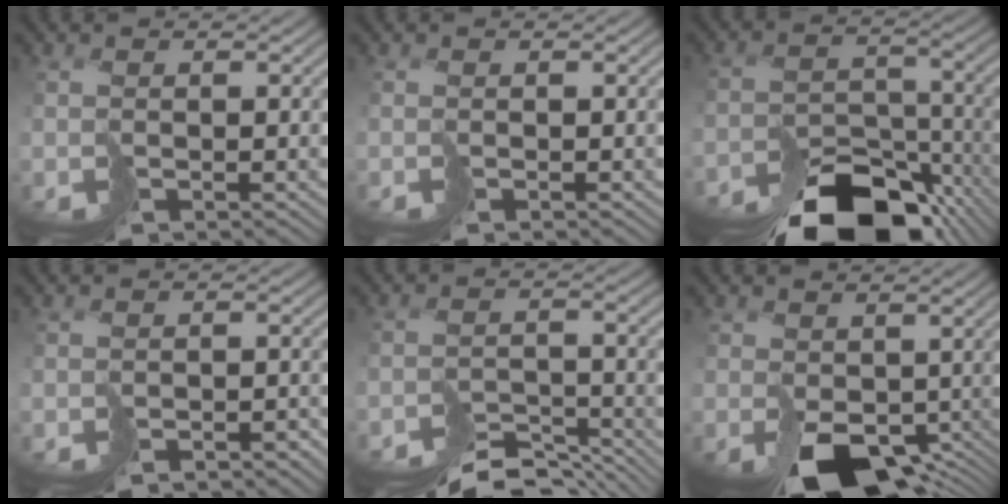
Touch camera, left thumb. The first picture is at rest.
{"total": 0.5, "force": [-0.4, -0.2, -0.2], "torque": [0.005, 0.000, -0.009]}
{"total": 13.9, "force": [-11.5, 5.6, 5.5], "torque": [-0.082, -0.011, -0.161]}
{"total": 3.1, "force": [-3.0, 0.8, 0.5], "torque": [0.009, -0.007, -0.047]}
{"total": 7.5, "force": [-7.4, 1.1, 0.8], "torque": [0.006, -0.001, -0.111]}
{"total": 7.7, "force": [-3.2, 4.9, 5.0], "torque": [-0.086, -0.032, -0.040]}